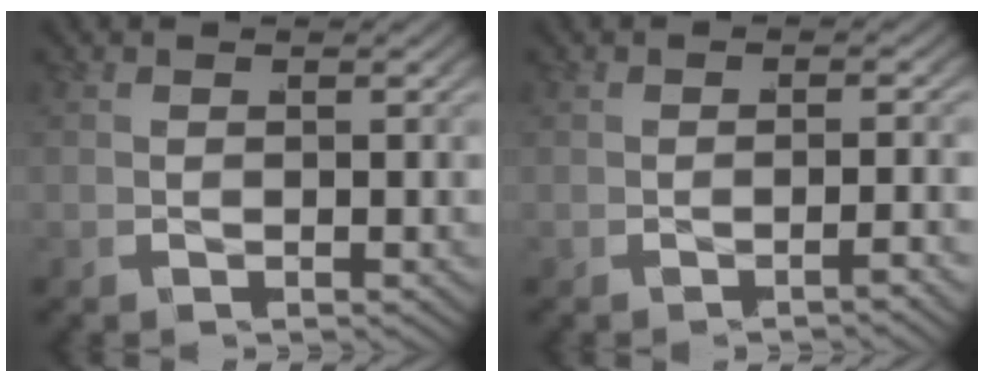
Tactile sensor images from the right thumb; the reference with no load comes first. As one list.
[{"total": 1.3, "force": [-1.0, -0.3, 0.8], "torque": [-0.015, 0.011, -0.022]}]